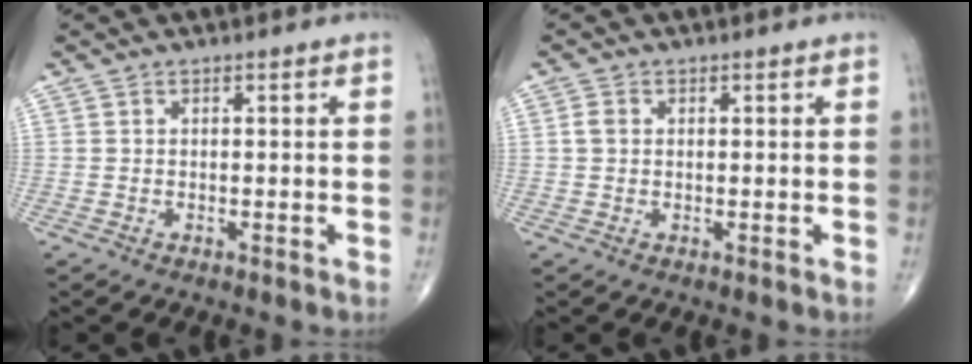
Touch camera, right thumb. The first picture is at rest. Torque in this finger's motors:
{"motor_torque": [-0.12, 0.08, 0.14, -0.05, 0.03]}